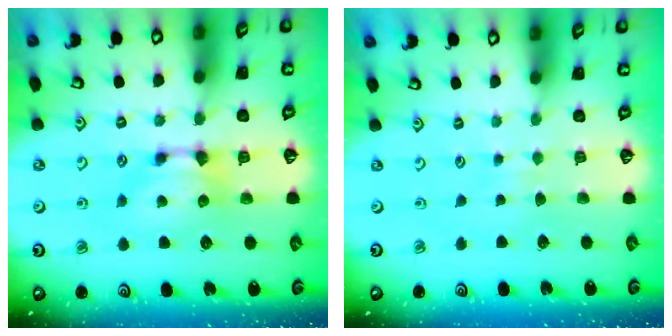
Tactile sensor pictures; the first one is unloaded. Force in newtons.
{"total": 4.1, "press": 4.1, "slide": 0.3}